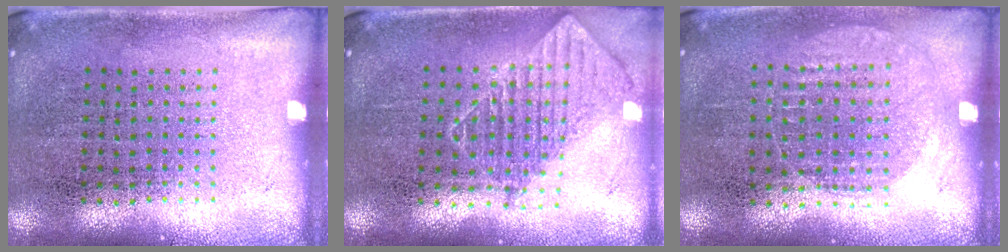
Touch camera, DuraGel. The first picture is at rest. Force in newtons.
{"total": 1.0, "press": 0.9, "slide": 0.3}
{"total": 0.9, "press": 0.8, "slide": 0.3}